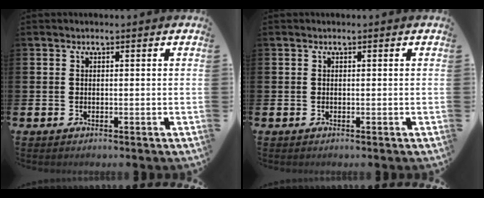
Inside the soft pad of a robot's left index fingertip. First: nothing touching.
{"total": 0.0}